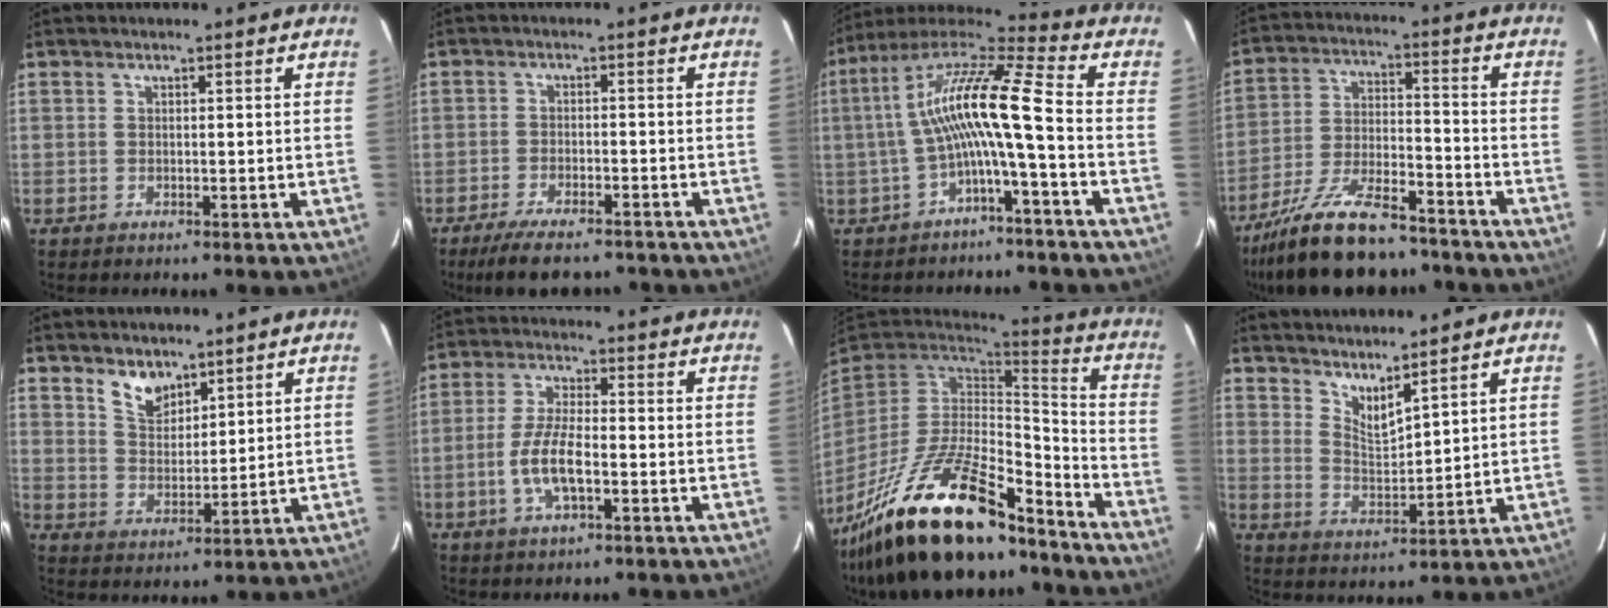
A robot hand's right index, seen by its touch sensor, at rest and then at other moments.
{"total": 10.4, "force": [-8.7, 2.8, 5.0], "torque": [-0.111, -0.017, -0.139]}
{"total": 13.4, "force": [-2.2, 0.5, 13.2], "torque": [-0.256, 0.018, -0.047]}
{"total": 19.8, "force": [-16.2, 5.8, 9.7], "torque": [-0.196, -0.022, -0.265]}
{"total": 5.9, "force": [4.4, 3.2, 2.5], "torque": [-0.038, 0.005, 0.086]}
{"total": 7.6, "force": [-2.4, 2.4, 6.8], "torque": [-0.141, 0.000, -0.048]}
{"total": 27.9, "force": [-19.3, 9.5, 17.7], "torque": [-0.339, -0.030, -0.313]}
{"total": 6.0, "force": [5.2, 1.0, 2.9], "torque": [-0.048, -0.009, 0.094]}